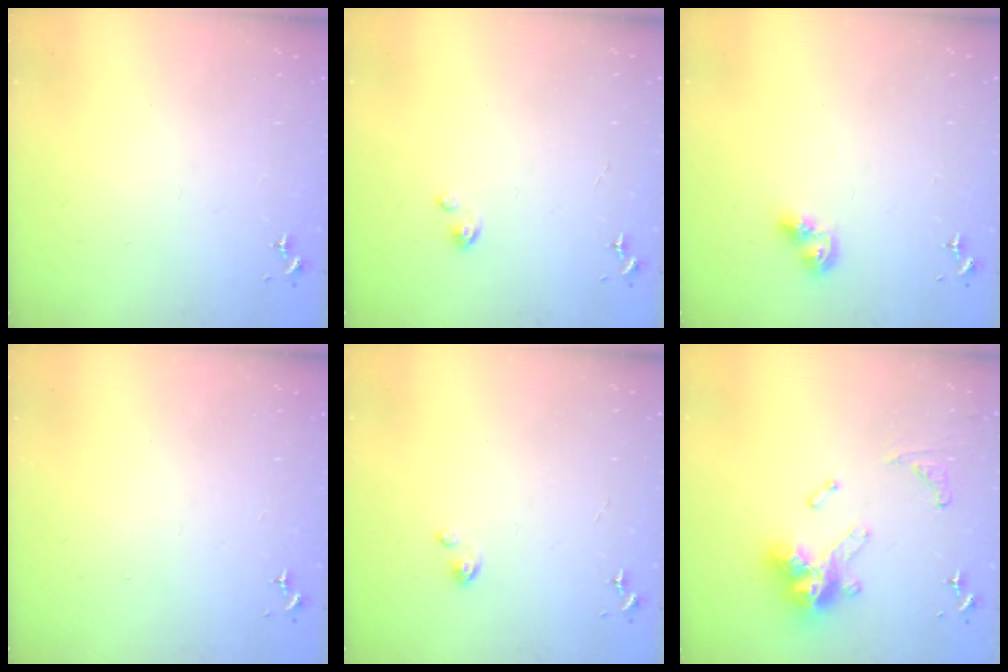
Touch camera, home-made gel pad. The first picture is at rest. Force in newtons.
{"total": 2.7, "press": 2.7, "slide": 0.2}
{"total": 7.0, "press": 7.0, "slide": 0.6}
{"total": 0.0}
{"total": 2.7, "press": 2.7, "slide": 0.2}
{"total": 17.3, "press": 17.2, "slide": 1.6}